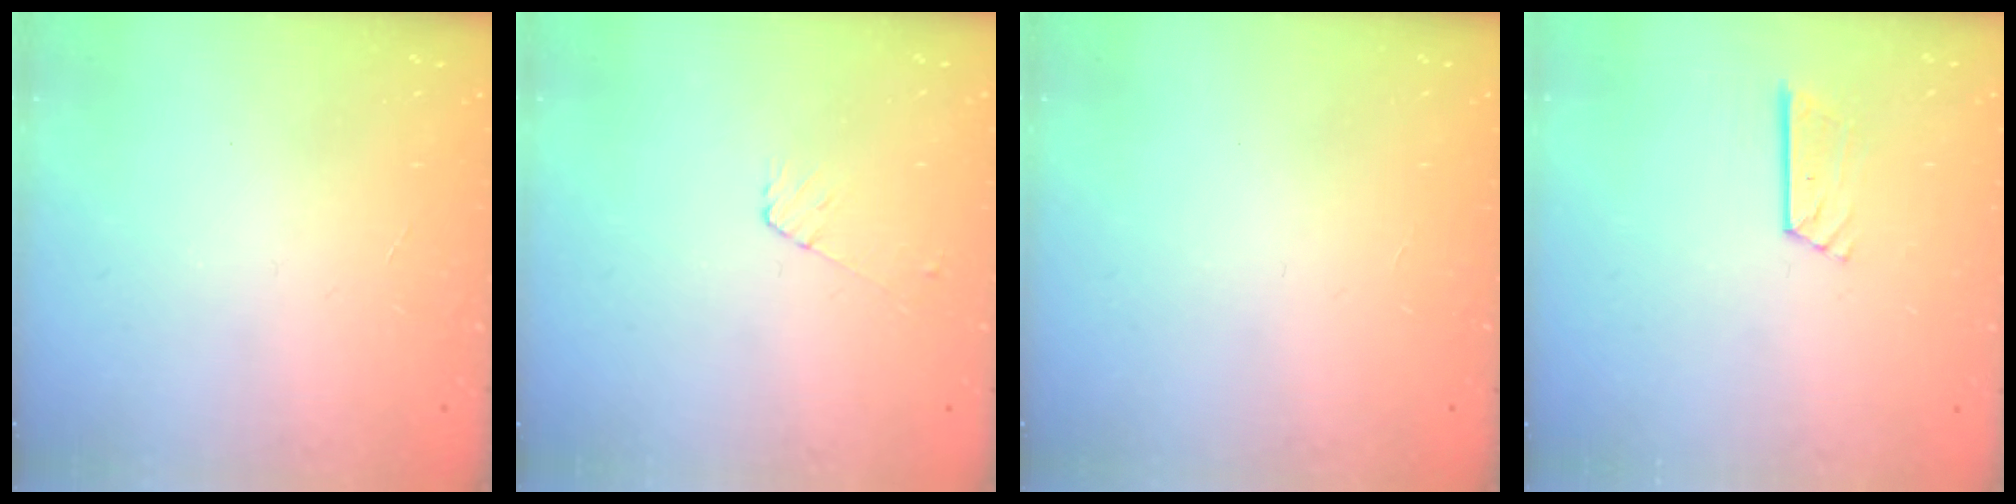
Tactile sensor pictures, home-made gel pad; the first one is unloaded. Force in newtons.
{"total": 4.9, "press": 4.8, "slide": 0.4}
{"total": 0.0}
{"total": 6.7, "press": 6.7, "slide": 0.5}